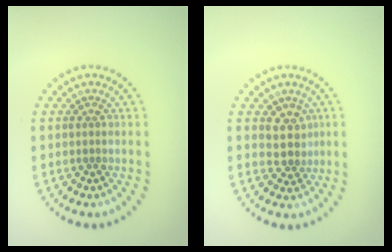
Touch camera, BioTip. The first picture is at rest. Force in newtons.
{"total": 2.3, "press": 1.9, "slide": 1.3}